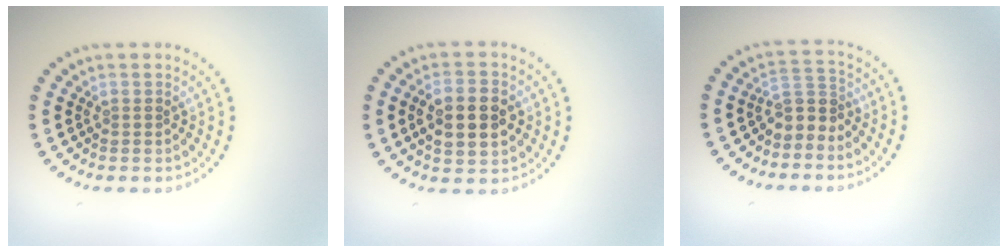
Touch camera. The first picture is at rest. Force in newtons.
{"total": 5.2, "press": 5.1, "slide": 0.3}
{"total": 2.4, "press": 1.7, "slide": 1.7}